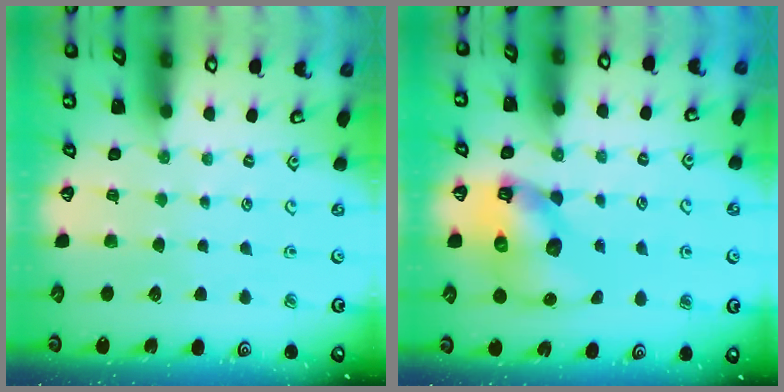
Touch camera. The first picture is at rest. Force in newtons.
{"total": 10.7, "press": 10.6, "slide": 1.6}